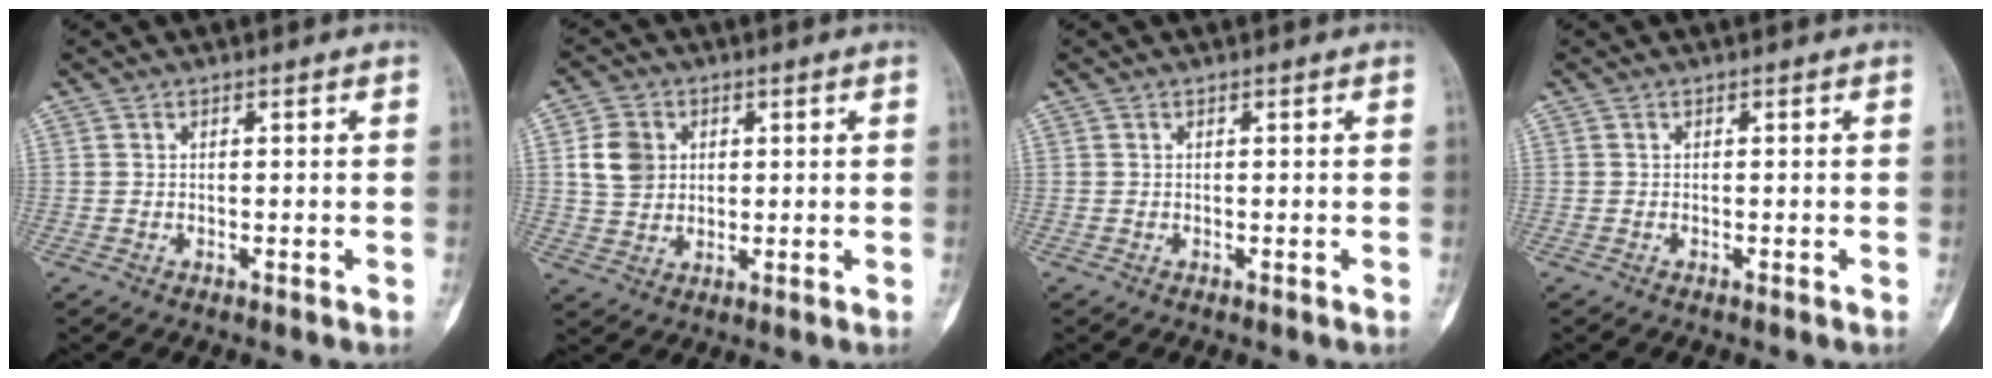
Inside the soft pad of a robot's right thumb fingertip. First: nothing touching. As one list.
[{"total": 6.9, "force": [1.6, 5.8, 3.5], "torque": [-0.049, -0.002, 0.030]}, {"total": 0.0}, {"total": 0.0}]